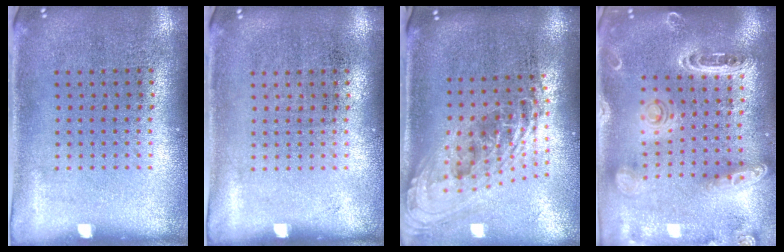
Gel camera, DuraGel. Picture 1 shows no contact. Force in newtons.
{"total": 0.0}
{"total": 2.3, "press": 1.6, "slide": 1.6}
{"total": 1.9, "press": 1.9, "slide": 0.4}